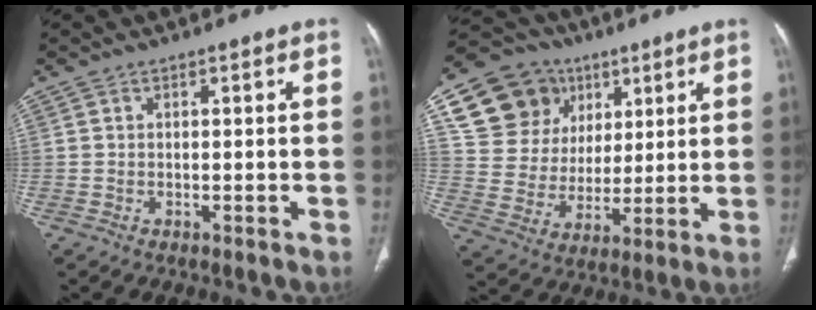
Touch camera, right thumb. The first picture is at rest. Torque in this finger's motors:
{"motor_torque": [0.64, 1.35, 0.20, -0.26, -0.02]}